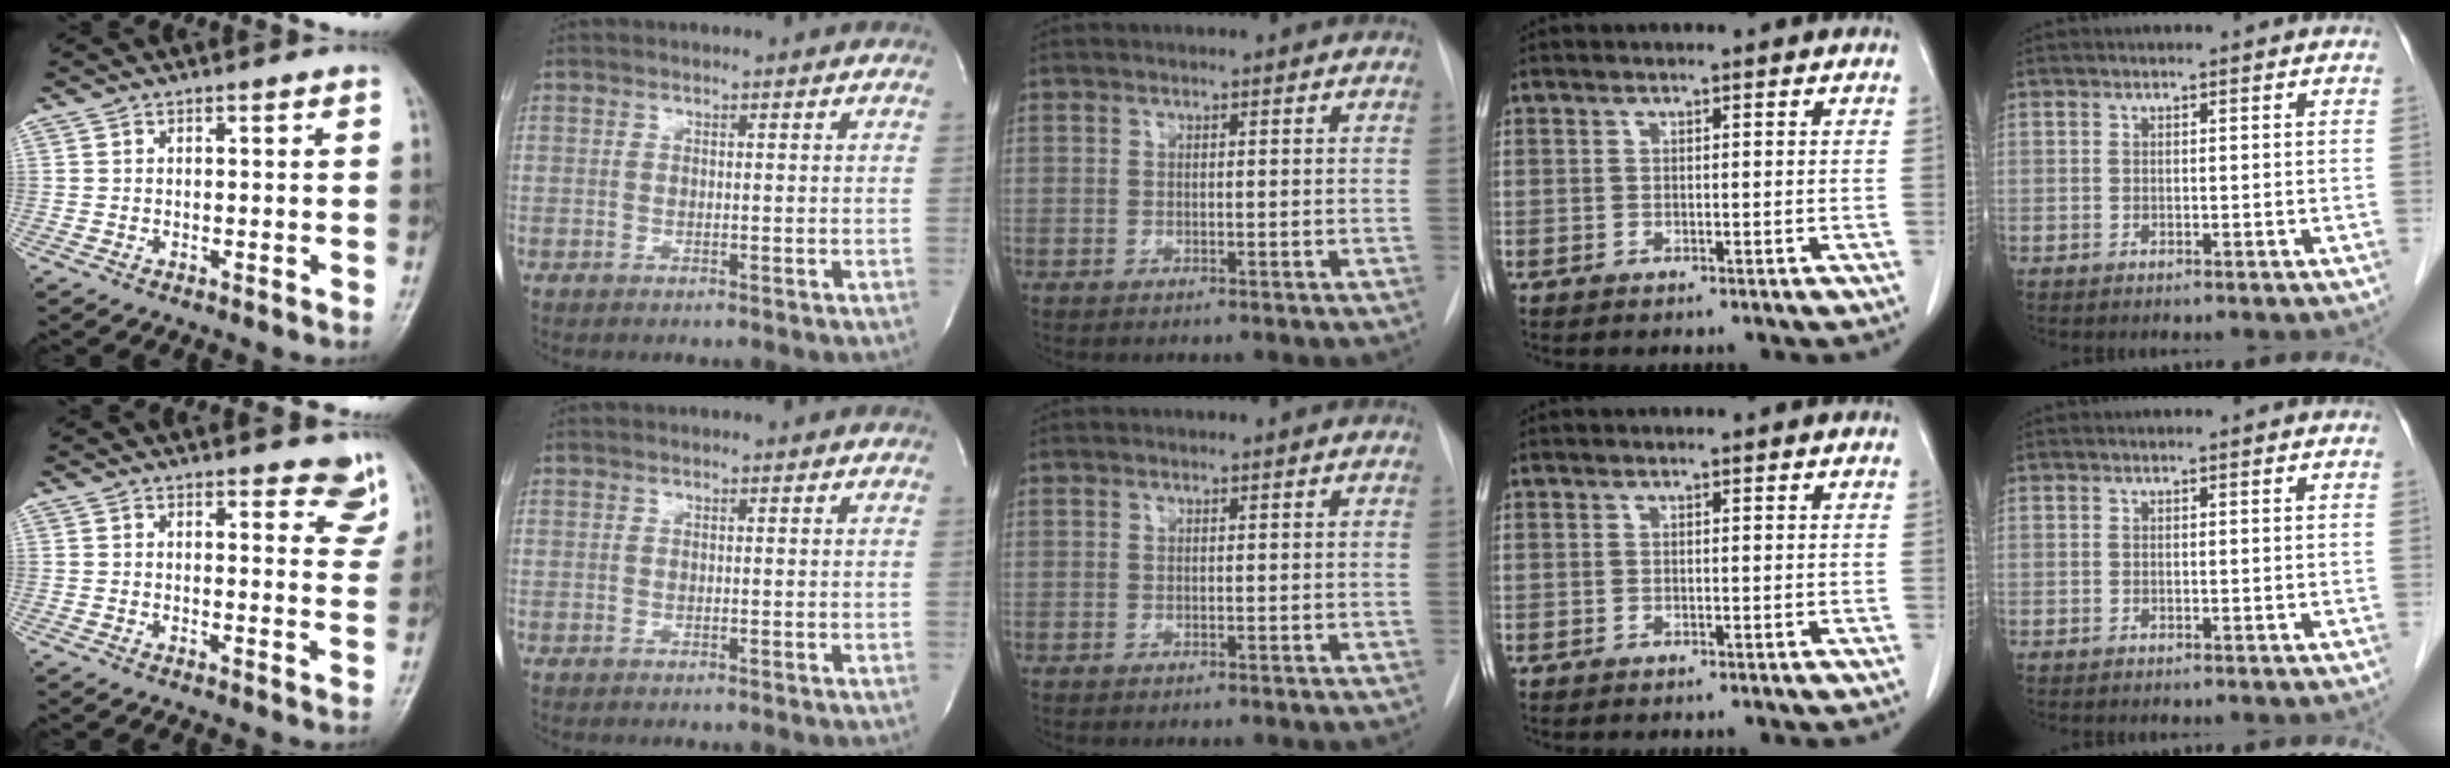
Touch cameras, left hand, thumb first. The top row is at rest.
{"thumb": {"total": 6.9, "force": [6.1, 2.2, 2.1], "torque": [0.014, -0.039, 0.051]}}